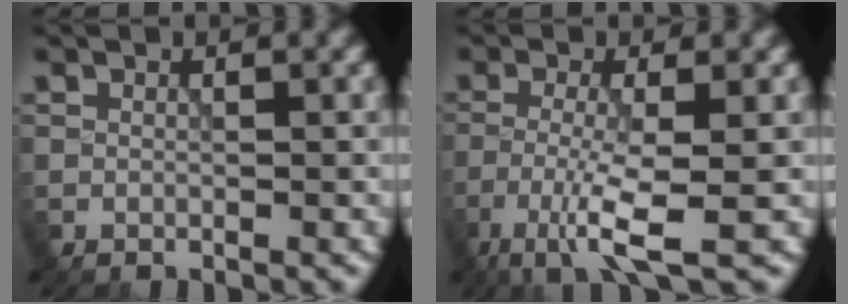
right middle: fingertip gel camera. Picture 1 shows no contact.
{"total": 5.3, "force": [-2.7, 0.7, 4.6], "torque": [-0.093, -0.005, -0.058]}